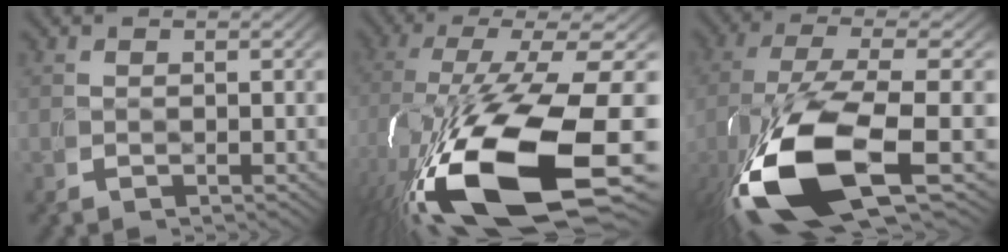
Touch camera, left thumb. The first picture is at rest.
{"total": 18.2, "force": [-3.6, 8.5, 15.7], "torque": [-0.332, -0.061, -0.004]}
{"total": 13.3, "force": [-2.1, 5.9, 11.8], "torque": [-0.266, -0.029, -0.009]}